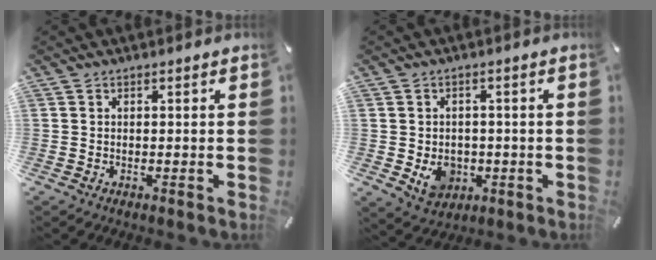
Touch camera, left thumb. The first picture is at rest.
{"total": 6.6, "force": [-1.2, 5.7, 3.1], "torque": [-0.044, 0.003, -0.019]}